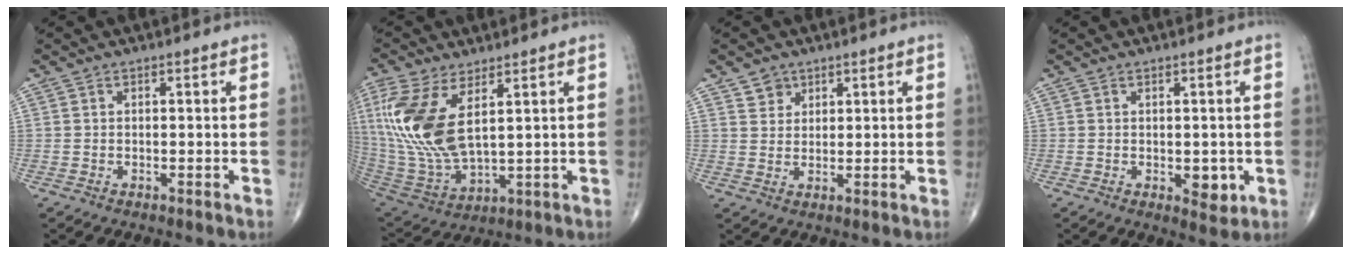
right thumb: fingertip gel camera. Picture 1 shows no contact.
{"total": 17.1, "force": [5.3, 7.8, 14.3], "torque": [-0.325, -0.027, 0.115]}
{"total": 3.1, "force": [2.1, 2.3, 0.3], "torque": [0.014, -0.014, 0.032]}
{"total": 4.0, "force": [-0.6, 2.2, 3.3], "torque": [-0.026, -0.006, -0.001]}